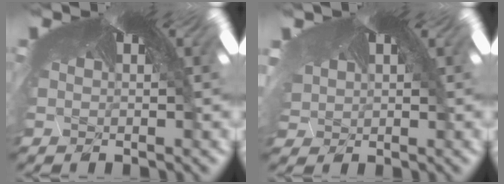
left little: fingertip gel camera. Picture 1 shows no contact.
{"total": 2.2, "force": [-0.8, 1.9, 0.8], "torque": [-0.046, -0.003, 0.005]}